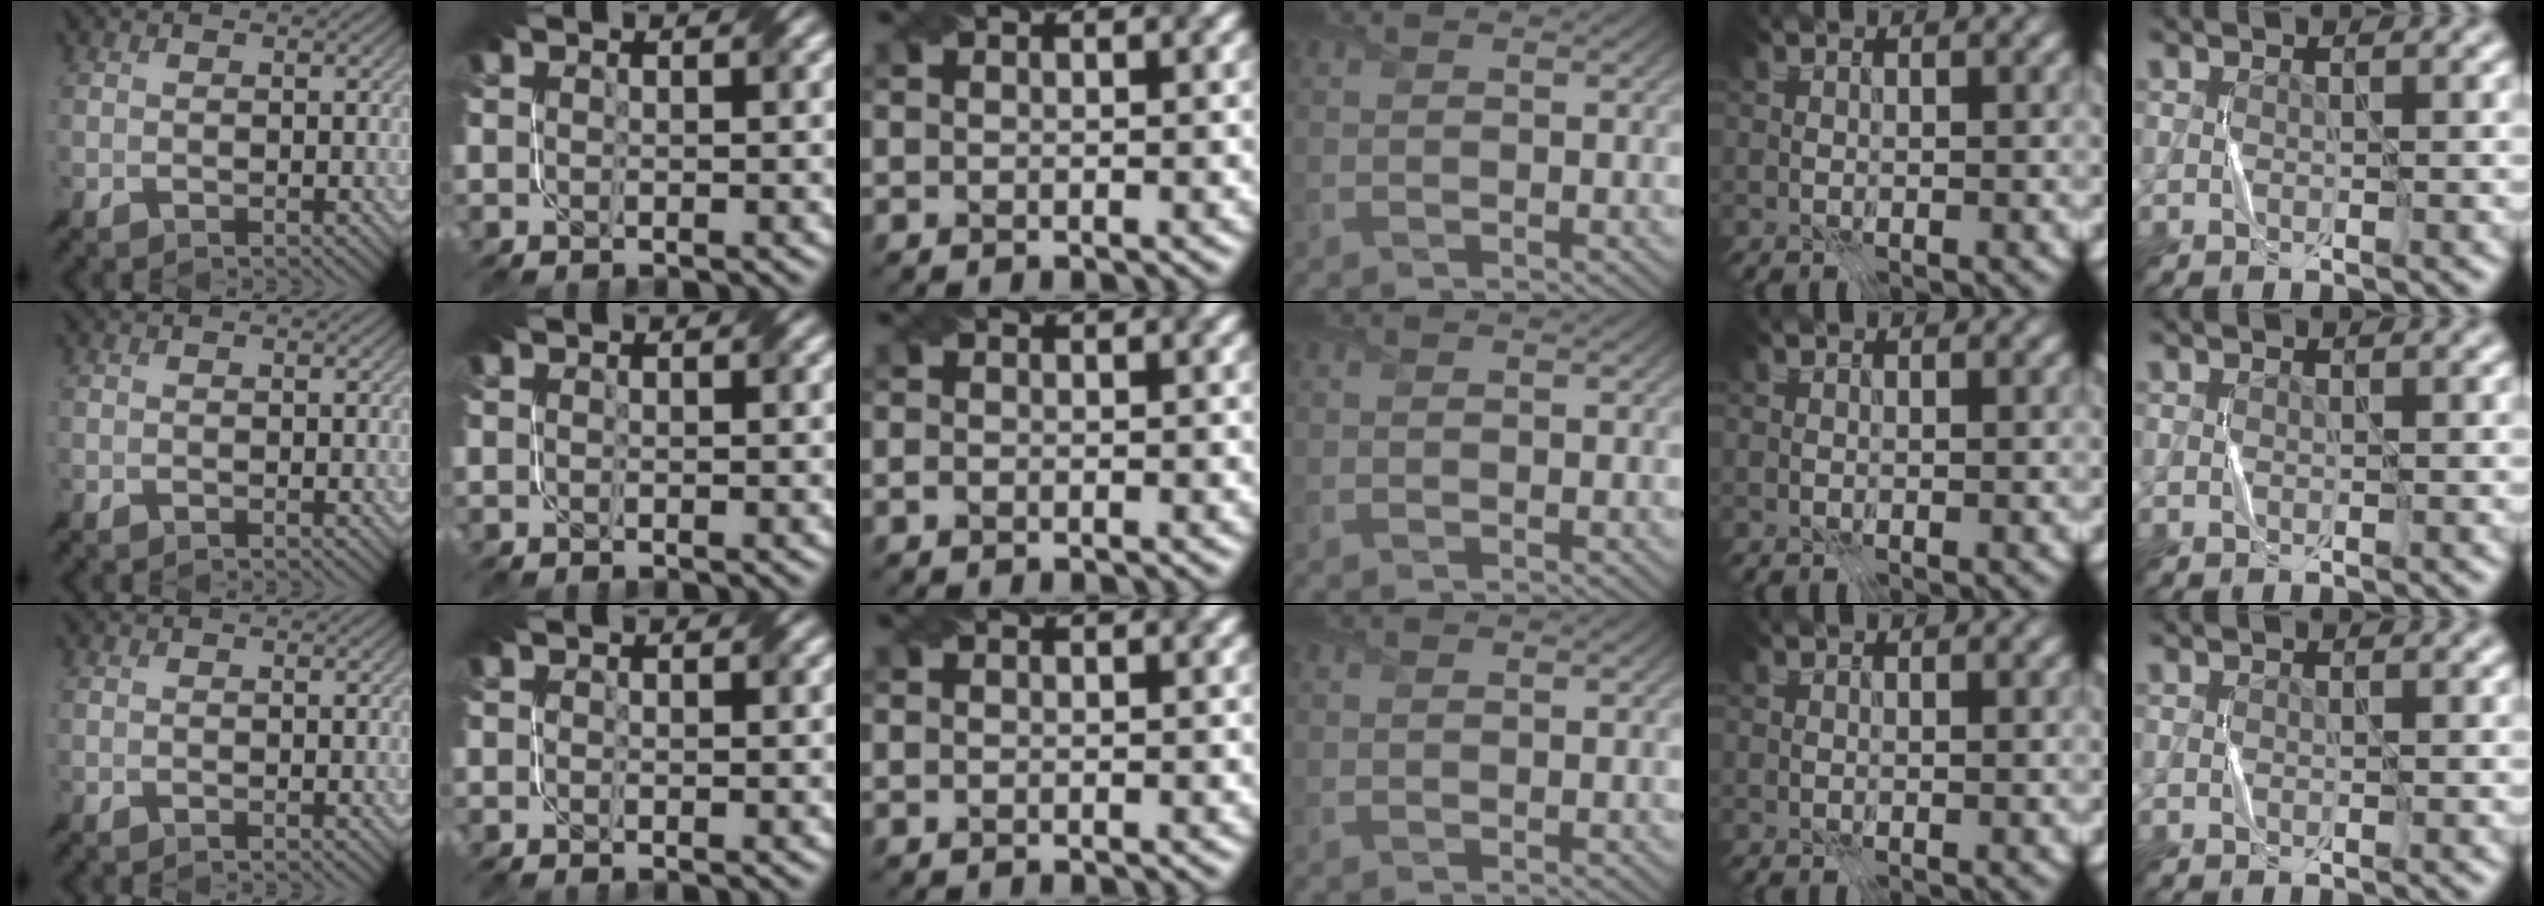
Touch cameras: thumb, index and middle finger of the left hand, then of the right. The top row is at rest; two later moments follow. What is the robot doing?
{"motion": "fold", "object": "coffee filter"}